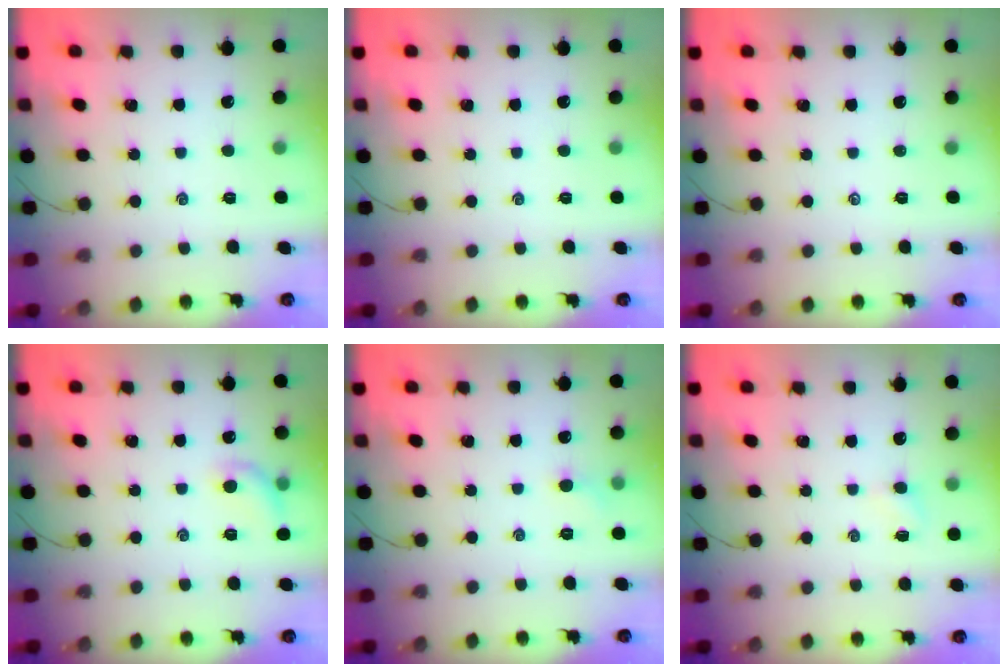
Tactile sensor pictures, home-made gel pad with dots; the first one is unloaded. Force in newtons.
{"total": 0.0}
{"total": 0.0}
{"total": 7.8, "press": 7.6, "slide": 1.8}
{"total": 3.0, "press": 2.9, "slide": 1.0}
{"total": 2.6, "press": 2.5, "slide": 0.9}